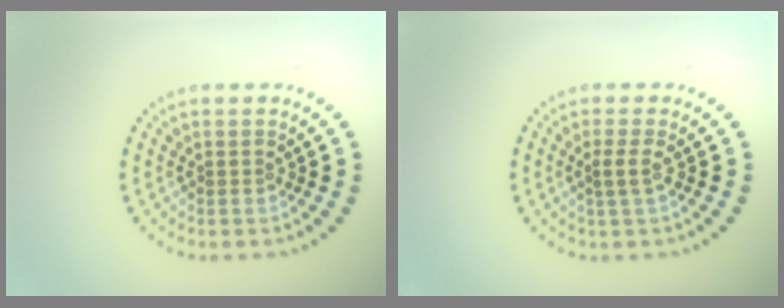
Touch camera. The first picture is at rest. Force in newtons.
{"total": 1.4, "press": 1.1, "slide": 0.9}